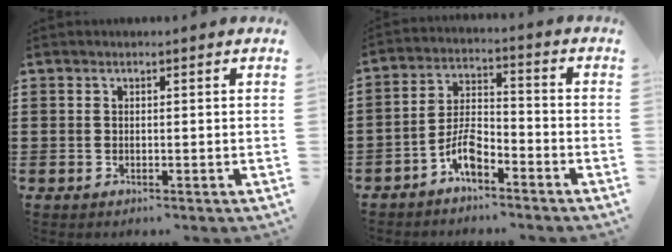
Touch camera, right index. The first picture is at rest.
{"total": 5.7, "force": [-3.7, 2.2, 3.7], "torque": [-0.084, 0.008, -0.076]}